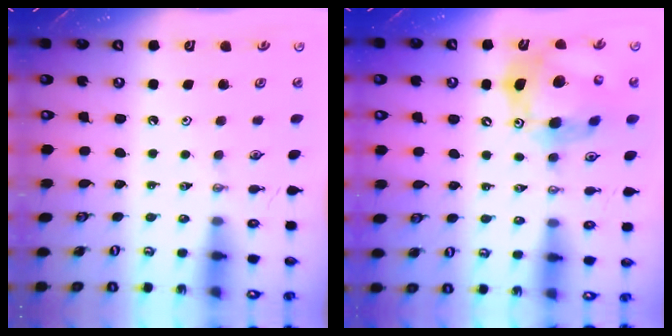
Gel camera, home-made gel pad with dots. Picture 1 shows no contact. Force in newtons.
{"total": 16.6, "press": 16.4, "slide": 2.6}